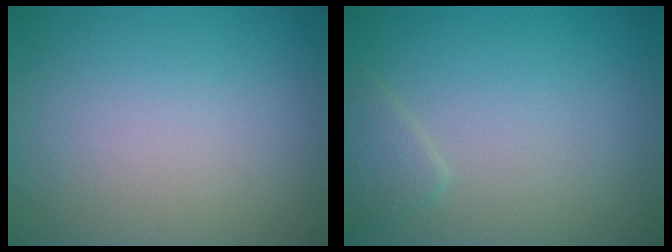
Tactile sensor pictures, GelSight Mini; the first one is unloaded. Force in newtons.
{"total": 1.2, "press": 1.2, "slide": 0.1}